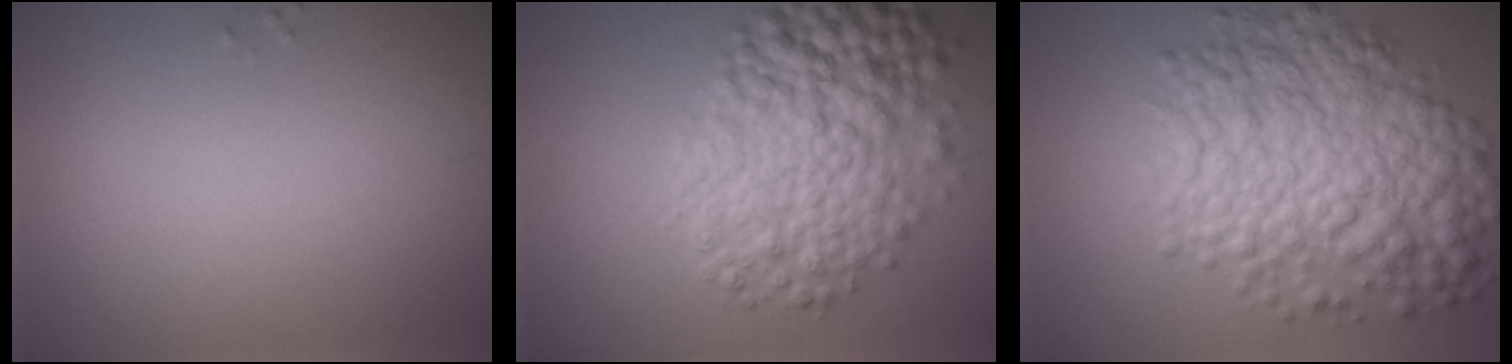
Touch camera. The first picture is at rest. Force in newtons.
{"total": 8.1, "press": 8.1, "slide": 0.1}
{"total": 9.0, "press": 9.0, "slide": 0.1}